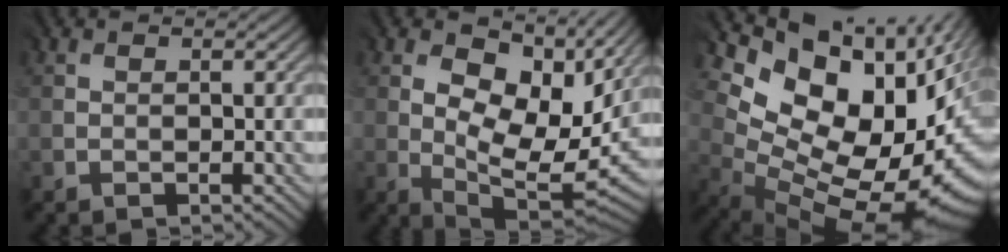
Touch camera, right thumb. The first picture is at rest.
{"total": 13.9, "force": [3.2, 7.6, 11.1], "torque": [-0.199, -0.014, 0.067]}
{"total": 16.0, "force": [3.9, 9.8, 12.1], "torque": [-0.160, -0.032, 0.121]}